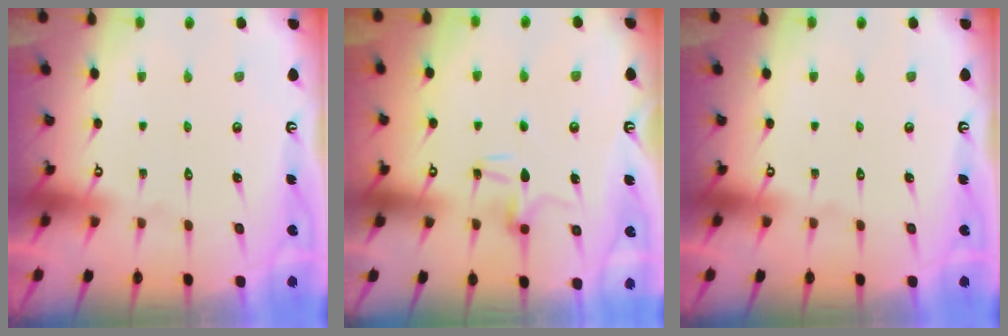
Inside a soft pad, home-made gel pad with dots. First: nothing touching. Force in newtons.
{"total": 6.7, "press": 6.7, "slide": 0.5}
{"total": 0.0}